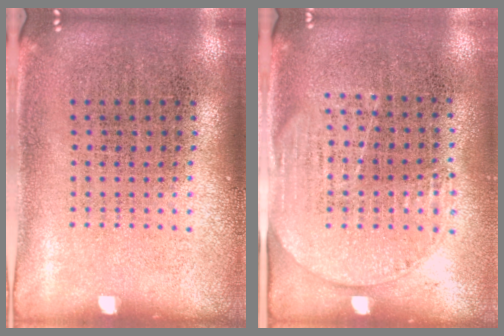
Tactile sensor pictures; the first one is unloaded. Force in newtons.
{"total": 1.5, "press": 1.3, "slide": 0.7}